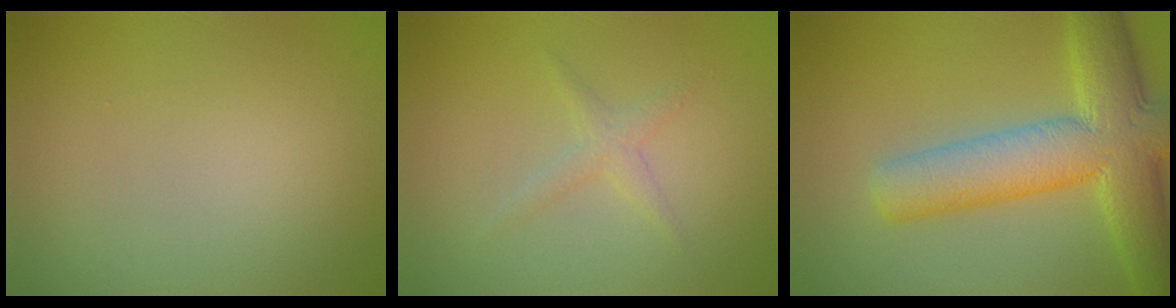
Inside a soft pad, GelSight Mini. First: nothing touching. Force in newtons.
{"total": 1.3, "press": 1.3, "slide": 0.0}
{"total": 9.5, "press": 9.5, "slide": 0.4}